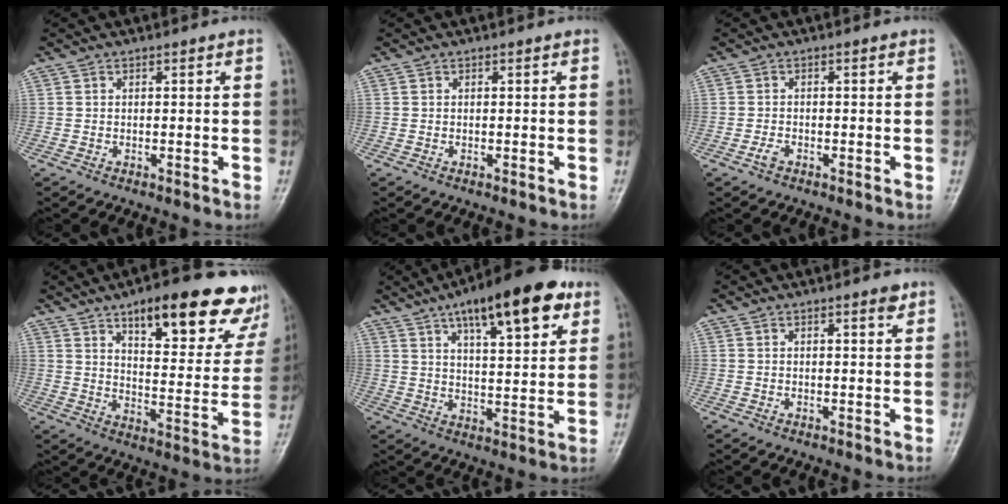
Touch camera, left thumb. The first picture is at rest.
{"total": 0.0}
{"total": 1.4, "force": [-0.8, 0.7, 0.8], "torque": [-0.020, 0.002, -0.018]}
{"total": 22.6, "force": [14.3, 7.9, 15.6], "torque": [-0.158, -0.053, 0.194]}
{"total": 17.8, "force": [9.6, 5.8, 13.8], "torque": [-0.179, -0.025, 0.144]}
{"total": 1.7, "force": [1.1, 0.3, 1.2], "torque": [-0.017, -0.006, 0.015]}